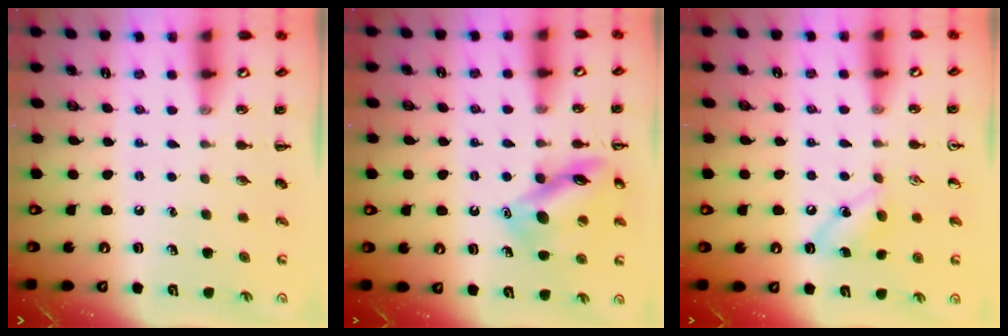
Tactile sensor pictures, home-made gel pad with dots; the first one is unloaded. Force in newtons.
{"total": 15.0, "press": 15.0, "slide": 1.4}
{"total": 6.7, "press": 6.5, "slide": 1.5}